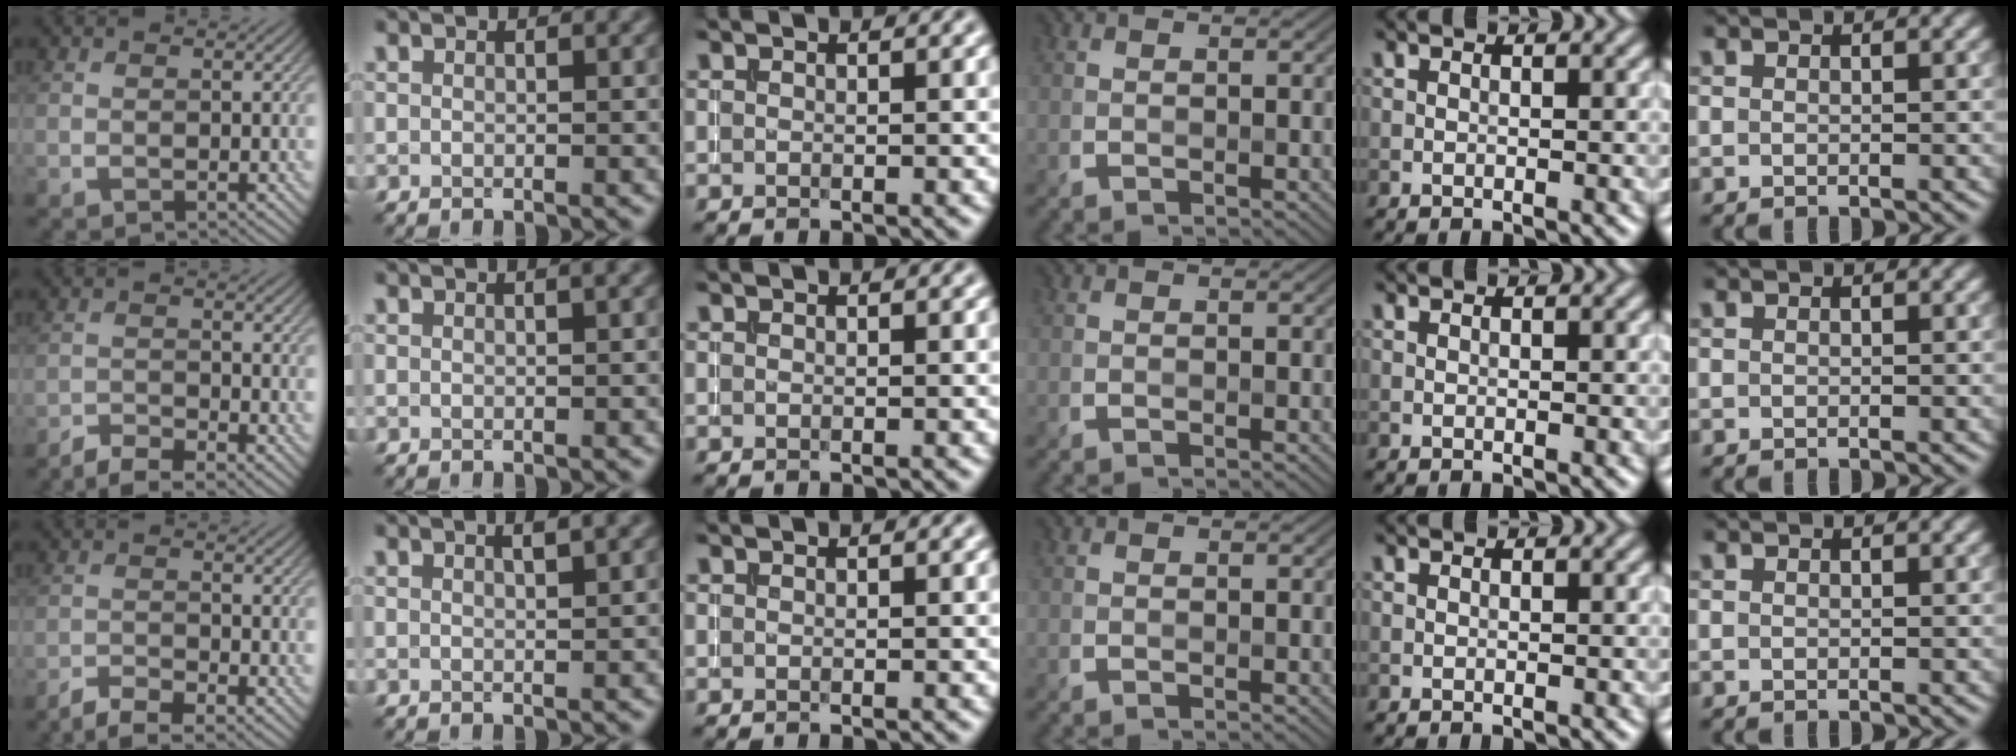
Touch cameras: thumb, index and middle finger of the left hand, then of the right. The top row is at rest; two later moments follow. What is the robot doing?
{"motion": "pour", "object": "almond"}